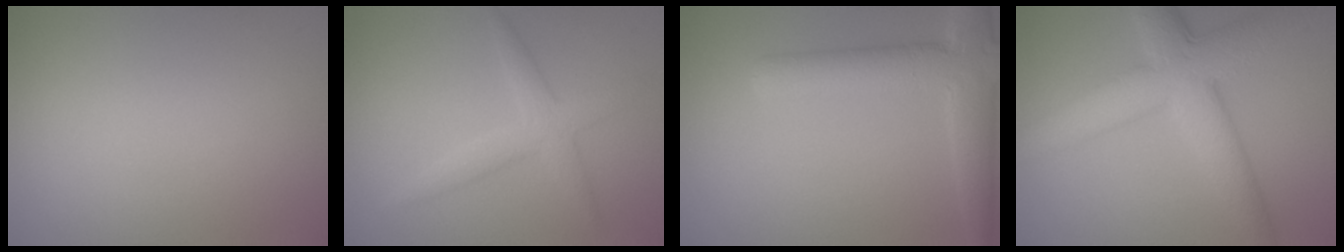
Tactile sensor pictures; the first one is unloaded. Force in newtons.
{"total": 2.6, "press": 2.6, "slide": 0.2}
{"total": 5.4, "press": 5.4, "slide": 0.3}
{"total": 7.6, "press": 7.6, "slide": 0.1}